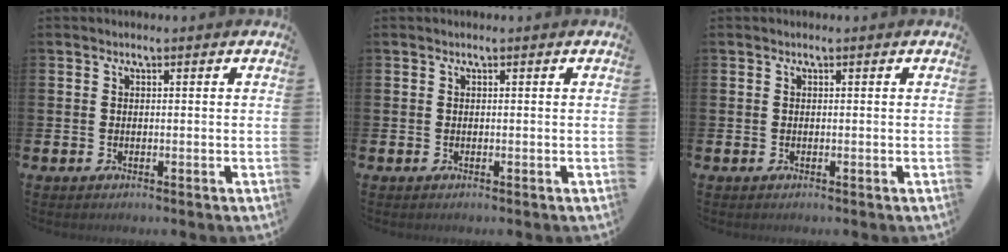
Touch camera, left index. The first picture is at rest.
{"total": 0.0}
{"total": 0.0}